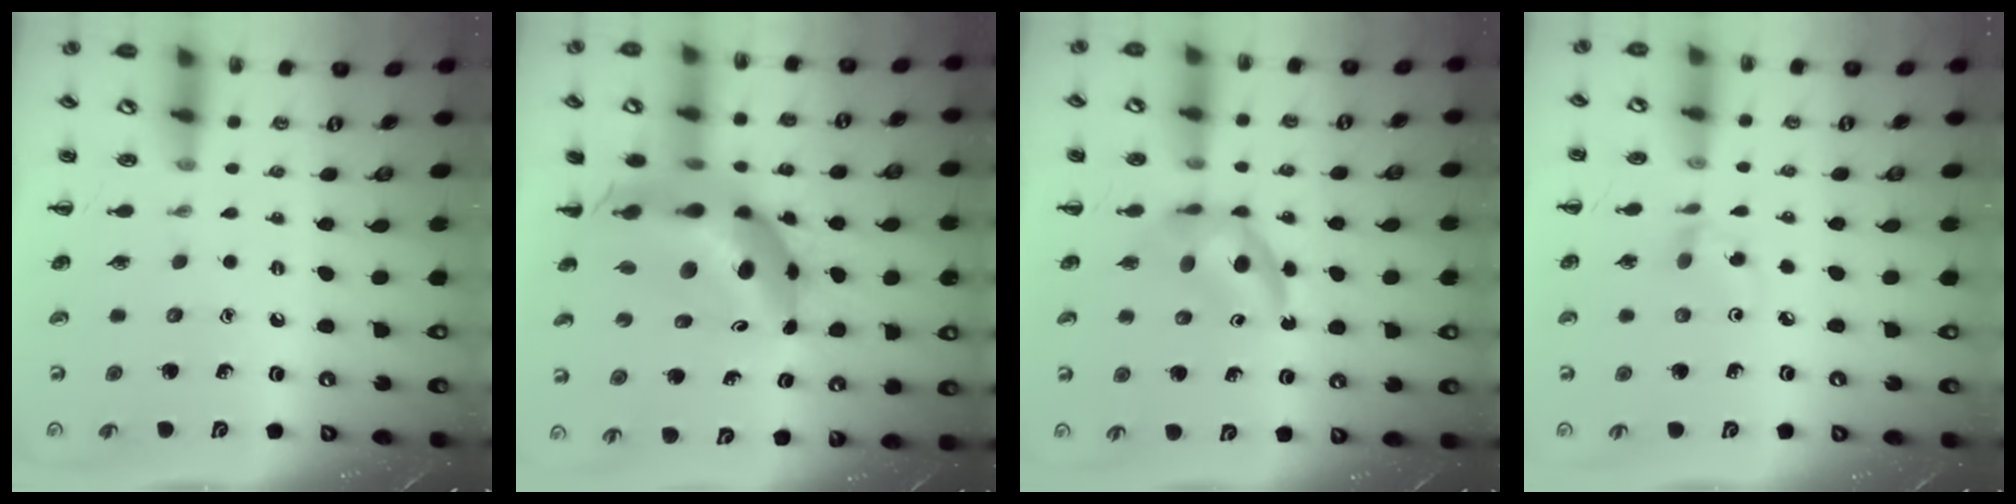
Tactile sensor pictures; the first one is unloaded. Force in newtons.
{"total": 15.9, "press": 15.2, "slide": 4.7}
{"total": 4.8, "press": 4.7, "slide": 1.1}
{"total": 3.9, "press": 3.6, "slide": 1.5}